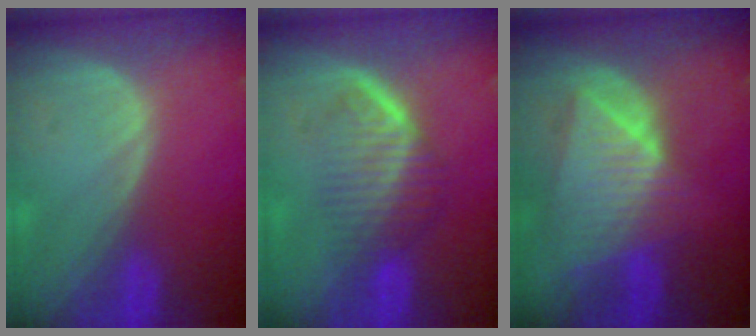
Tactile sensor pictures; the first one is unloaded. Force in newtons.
{"total": 6.7, "press": 5.8, "slide": 3.3}
{"total": 9.1, "press": 8.0, "slide": 4.3}